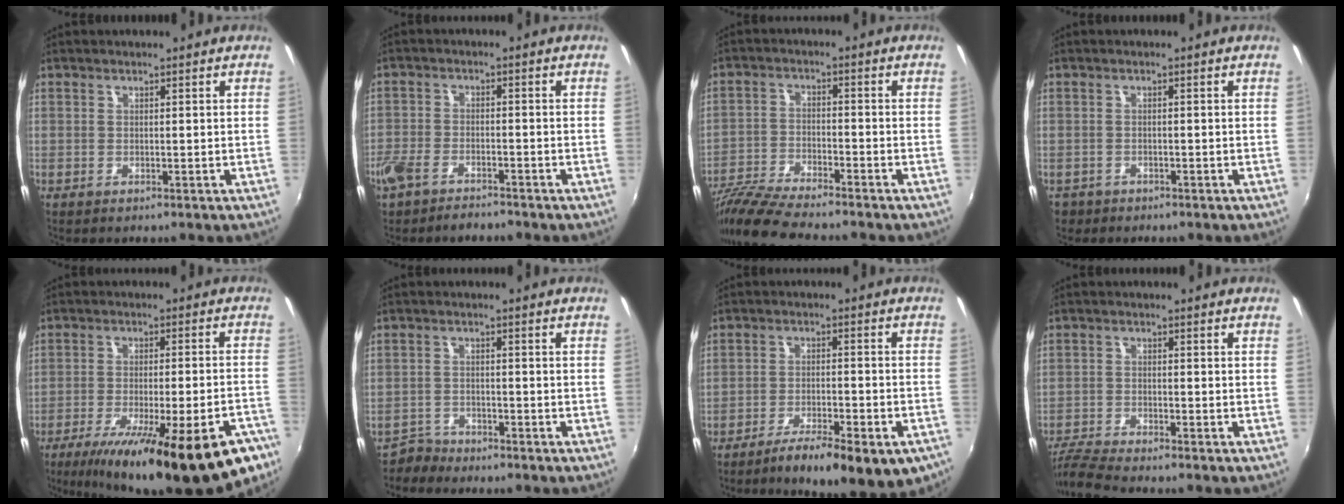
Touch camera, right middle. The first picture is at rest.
{"total": 6.9, "force": [-5.4, 3.1, 3.0], "torque": [-0.085, -0.011, -0.102]}
{"total": 11.0, "force": [-9.9, 0.5, 4.7], "torque": [-0.115, -0.019, -0.189]}
{"total": 2.7, "force": [-1.7, 2.0, 0.6], "torque": [-0.020, -0.007, -0.028]}
{"total": 25.0, "force": [-16.6, 5.7, 17.9], "torque": [-0.280, -0.058, -0.232]}
{"total": 3.3, "force": [-3.1, 0.8, -0.5], "torque": [0.002, 0.001, -0.064]}
{"total": 14.2, "force": [-9.4, 3.4, 10.0], "torque": [-0.168, -0.032, -0.139]}
{"total": 6.0, "force": [-5.7, -0.7, 1.7], "torque": [-0.055, -0.018, -0.113]}